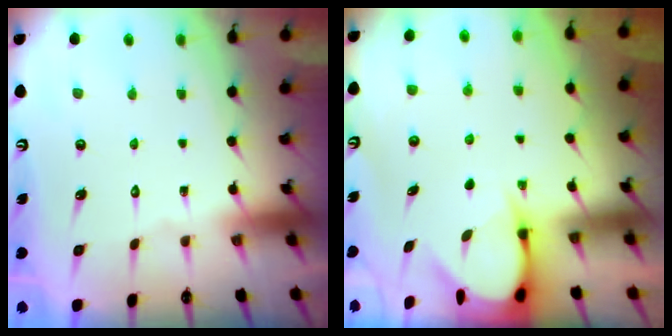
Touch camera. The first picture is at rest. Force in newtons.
{"total": 5.1, "press": 5.1, "slide": 0.7}